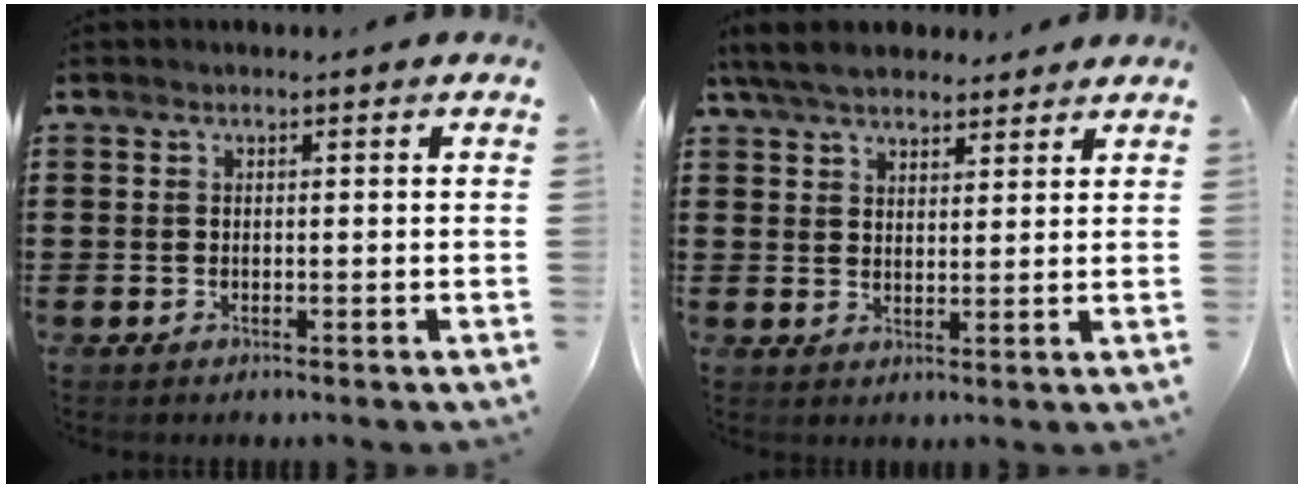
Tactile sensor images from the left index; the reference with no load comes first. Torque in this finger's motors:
{"motor_torque": [2.14, 0.00, -0.06, -0.11]}